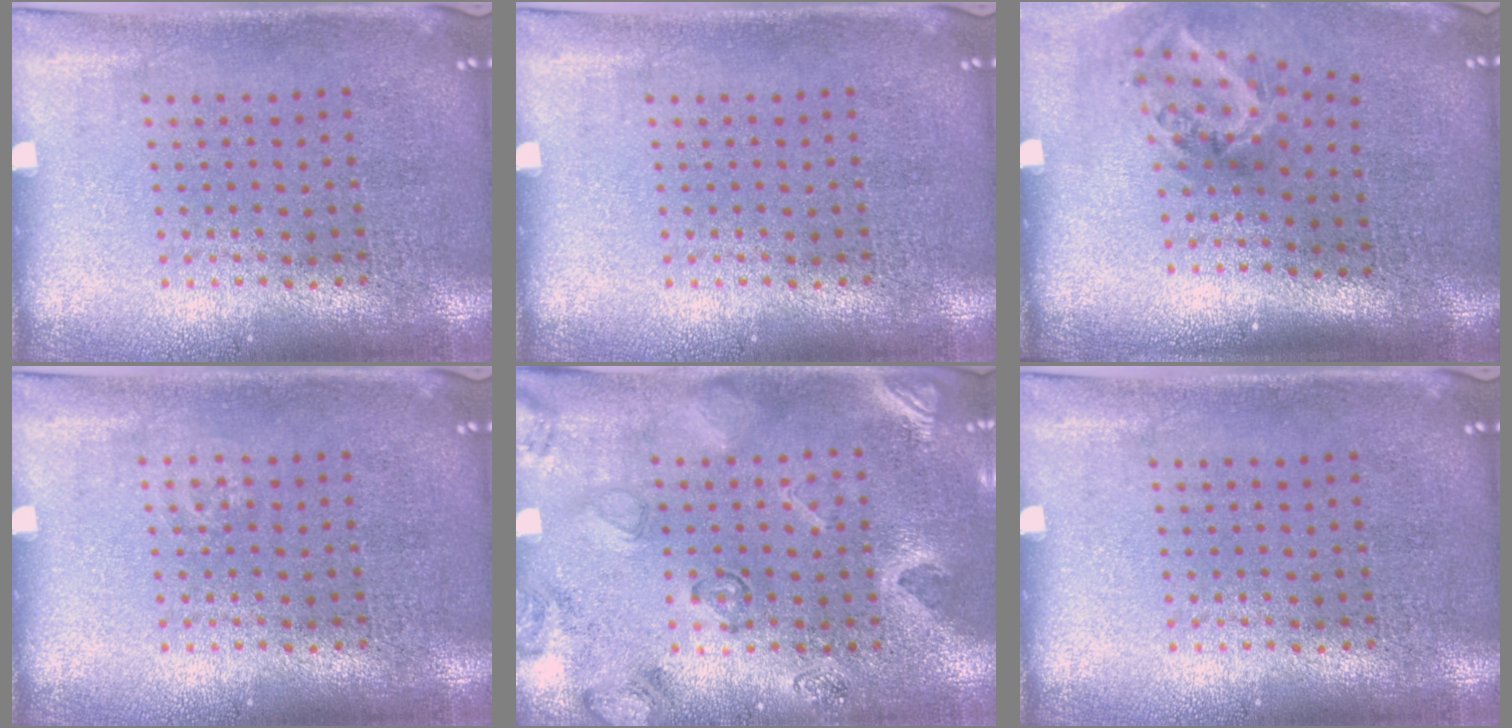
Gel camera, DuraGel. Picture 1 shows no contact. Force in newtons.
{"total": 0.0}
{"total": 2.0, "press": 1.3, "slide": 1.5}
{"total": 0.7, "press": 0.7, "slide": 0.1}
{"total": 2.3, "press": 1.9, "slide": 1.3}
{"total": 0.0}